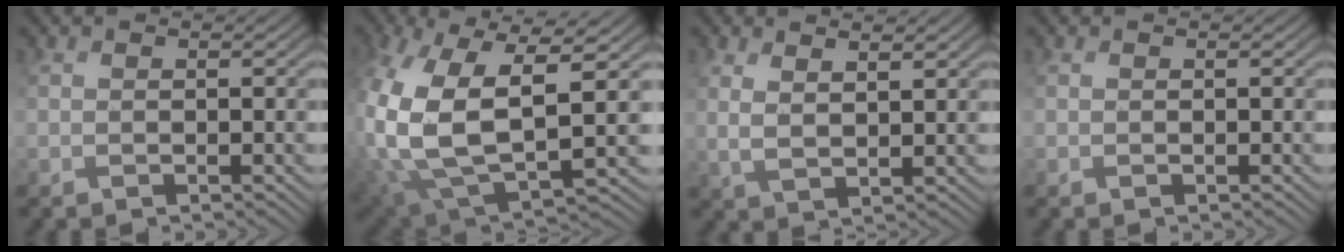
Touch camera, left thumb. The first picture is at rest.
{"total": 15.5, "force": [-0.5, 9.3, 12.5], "torque": [-0.317, -0.043, 0.000]}
{"total": 3.6, "force": [2.5, 0.9, 2.5], "torque": [-0.047, -0.002, 0.052]}
{"total": 0.0}